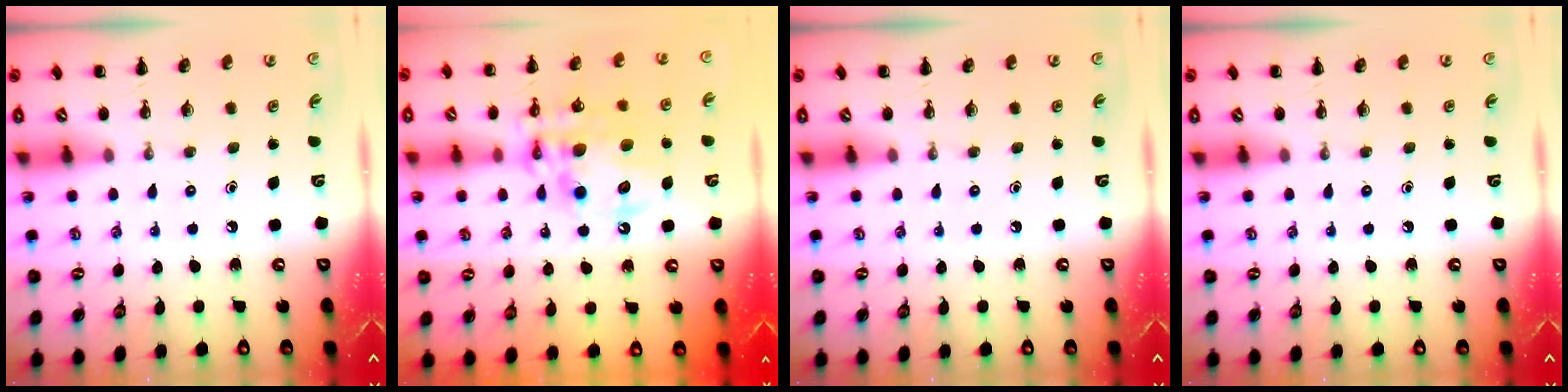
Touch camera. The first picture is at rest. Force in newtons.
{"total": 15.0, "press": 14.7, "slide": 3.0}
{"total": 0.0}
{"total": 0.0}